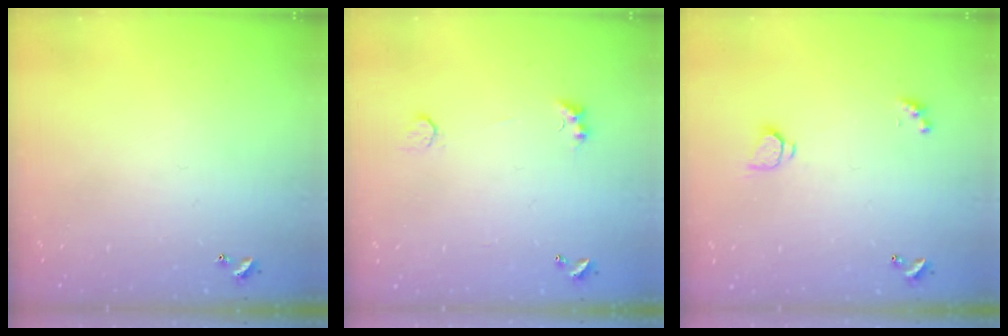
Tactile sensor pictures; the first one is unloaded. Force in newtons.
{"total": 1.5, "press": 1.3, "slide": 0.7}
{"total": 1.6, "press": 1.6, "slide": 0.3}